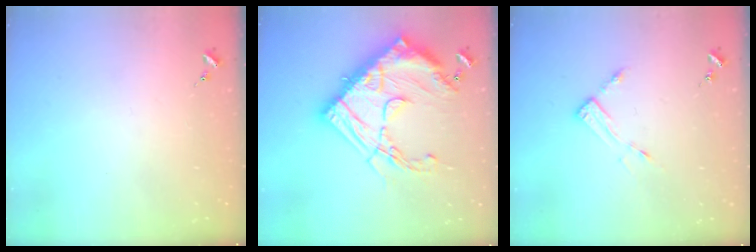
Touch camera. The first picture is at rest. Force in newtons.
{"total": 29.9, "press": 29.8, "slide": 2.4}
{"total": 5.4, "press": 5.4, "slide": 0.3}